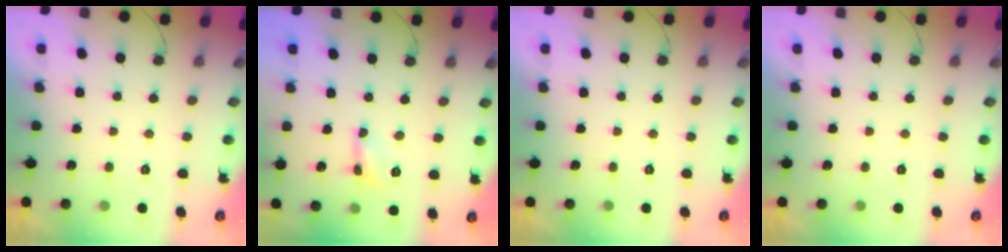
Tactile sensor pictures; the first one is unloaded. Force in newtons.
{"total": 2.8, "press": 2.7, "slide": 0.3}
{"total": 0.0}
{"total": 0.0}